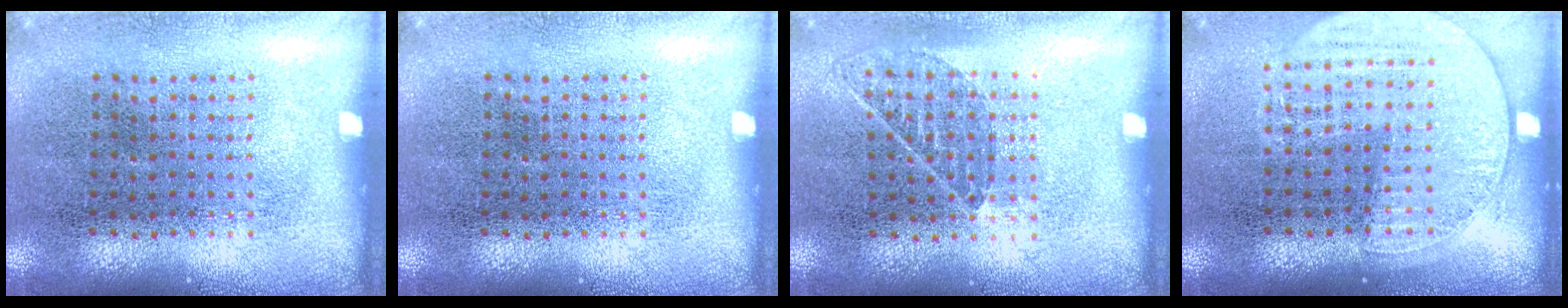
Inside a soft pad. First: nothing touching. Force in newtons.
{"total": 0.0}
{"total": 0.9, "press": 0.7, "slide": 0.6}
{"total": 1.5, "press": 1.3, "slide": 0.7}